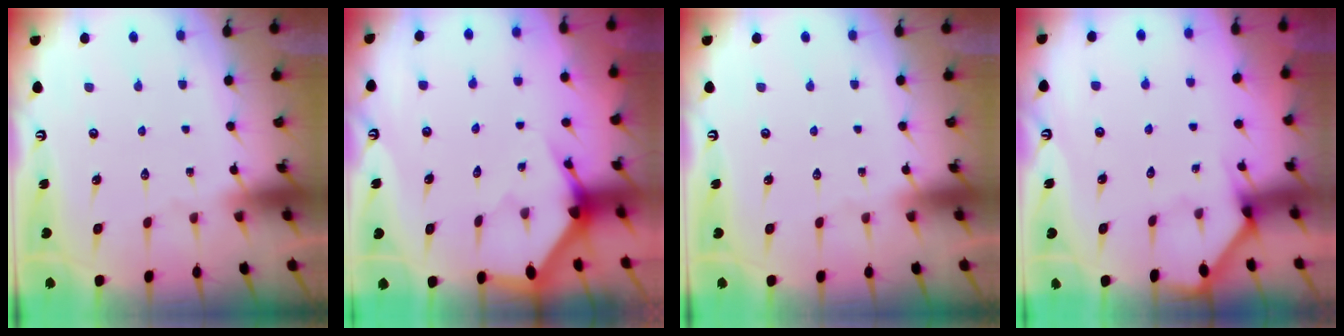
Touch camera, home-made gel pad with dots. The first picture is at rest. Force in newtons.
{"total": 3.5, "press": 3.5, "slide": 0.2}
{"total": 0.0}
{"total": 1.7, "press": 1.7, "slide": 0.2}